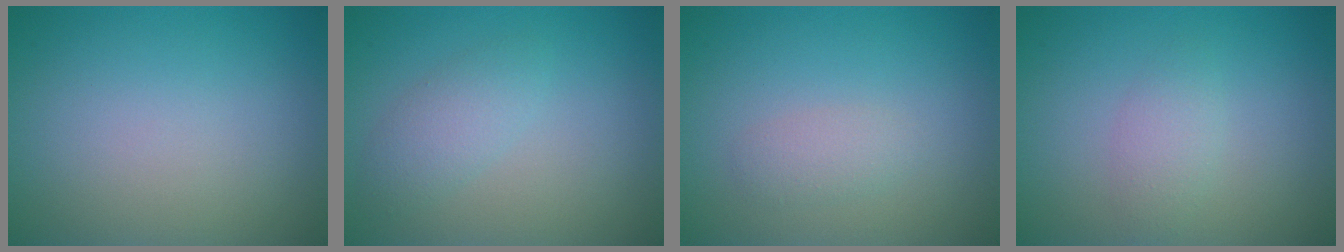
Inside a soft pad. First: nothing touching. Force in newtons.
{"total": 2.2, "press": 2.2, "slide": 0.1}
{"total": 1.4, "press": 1.4, "slide": 0.1}
{"total": 1.7, "press": 1.7, "slide": 0.0}